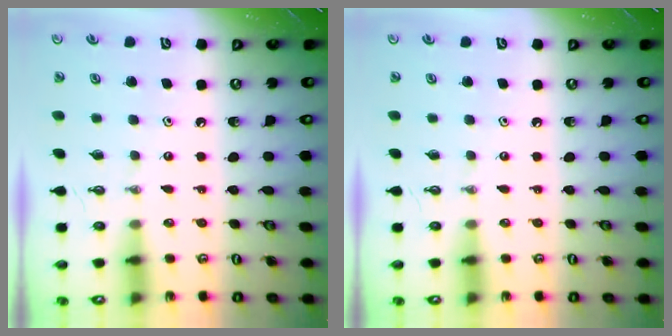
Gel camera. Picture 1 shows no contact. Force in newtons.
{"total": 0.0}